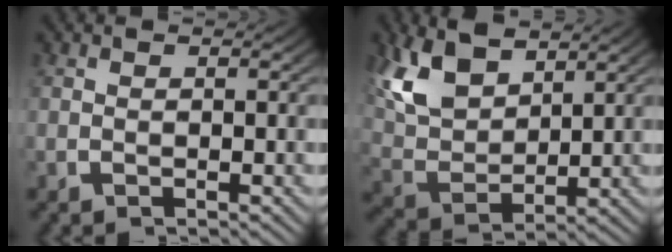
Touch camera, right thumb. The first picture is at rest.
{"total": 8.1, "force": [2.8, 5.1, 5.6], "torque": [-0.143, -0.015, 0.065]}